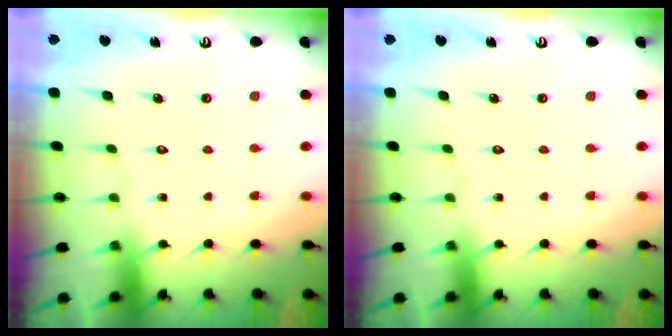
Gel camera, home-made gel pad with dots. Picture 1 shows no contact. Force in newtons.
{"total": 0.0}